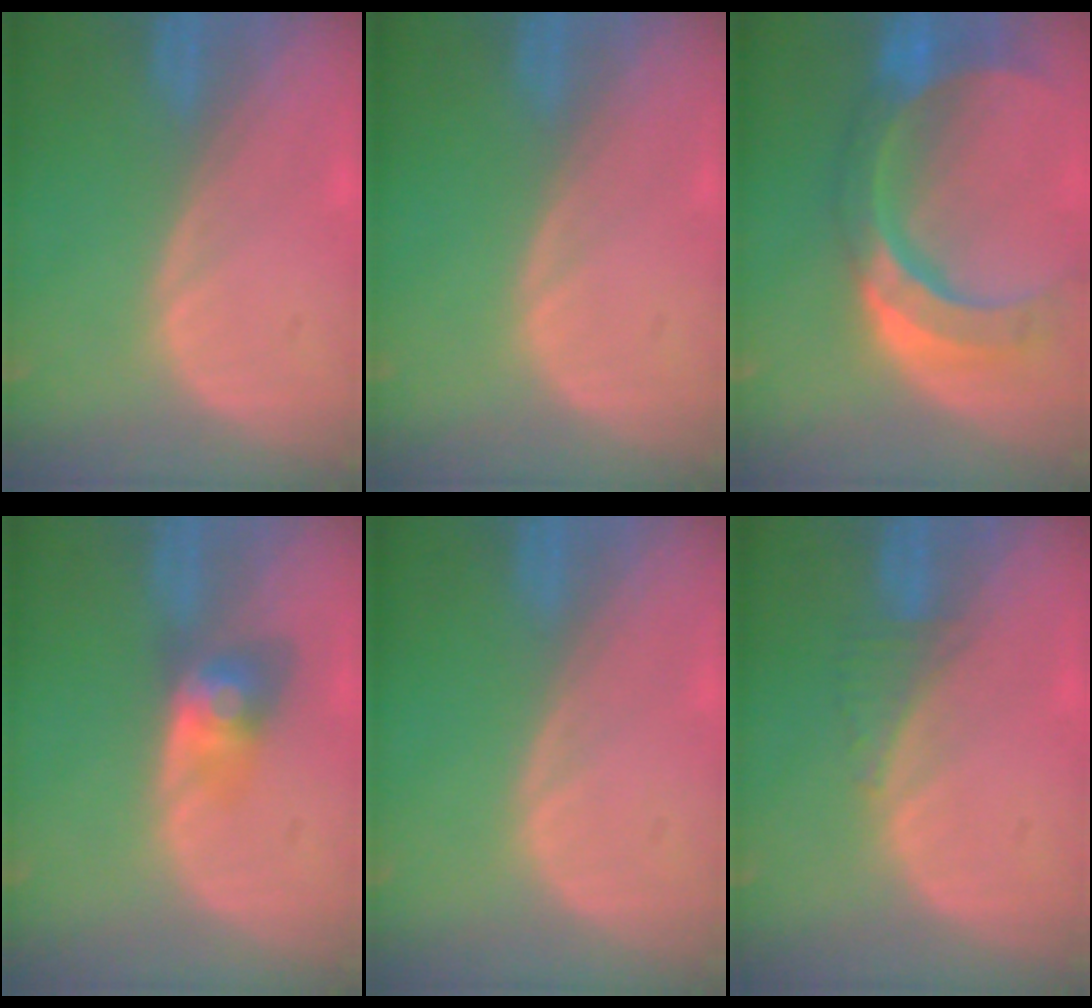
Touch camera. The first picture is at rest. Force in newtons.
{"total": 0.0}
{"total": 11.4, "press": 9.6, "slide": 6.0}
{"total": 4.0, "press": 4.0, "slide": 0.2}
{"total": 0.0}
{"total": 1.9, "press": 1.8, "slide": 0.7}